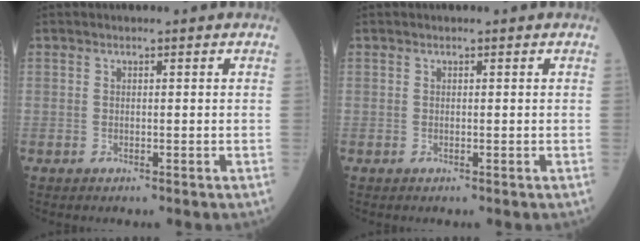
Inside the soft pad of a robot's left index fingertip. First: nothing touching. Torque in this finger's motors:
{"motor_torque": [0.01, 0.00, 0.00, 0.00]}